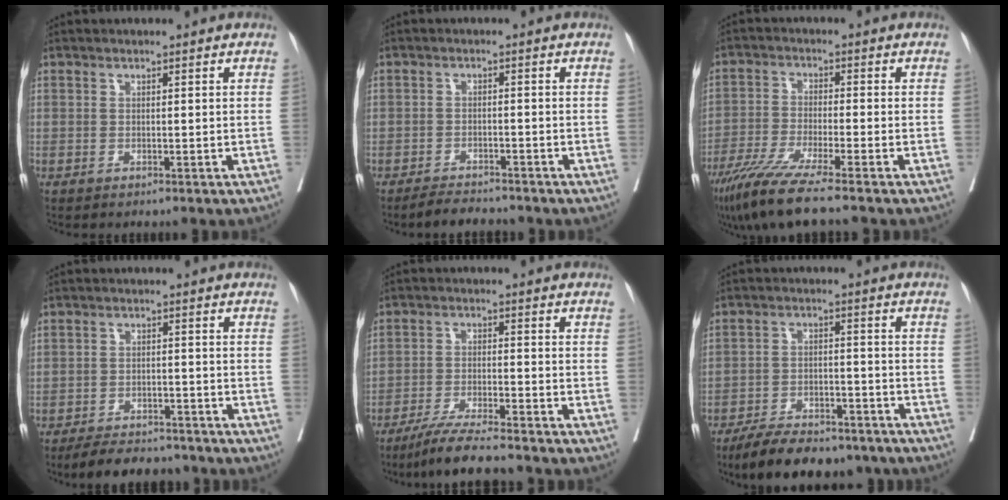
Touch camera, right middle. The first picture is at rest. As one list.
[{"total": 3.4, "force": [-3.2, 1.0, 0.6], "torque": [-0.019, -0.006, -0.053]}, {"total": 9.5, "force": [-7.2, -0.7, 6.1], "torque": [-0.106, -0.032, -0.127]}, {"total": 7.5, "force": [-6.7, 2.8, 2.1], "torque": [-0.031, -0.004, -0.098]}, {"total": 7.9, "force": [-6.9, -0.3, 3.9], "torque": [-0.069, -0.028, -0.120]}, {"total": 13.6, "force": [-11.4, 4.5, 5.9], "torque": [-0.081, 0.009, -0.167]}]